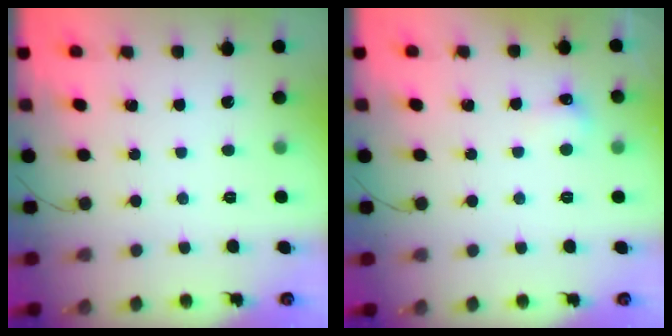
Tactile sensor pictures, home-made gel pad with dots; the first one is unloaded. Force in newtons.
{"total": 7.2, "press": 4.2, "slide": 5.8}